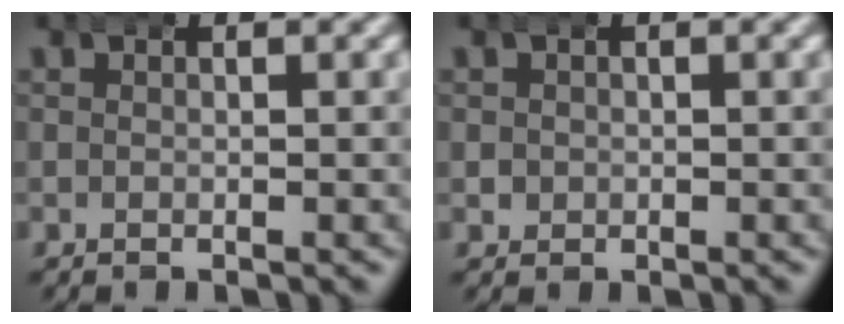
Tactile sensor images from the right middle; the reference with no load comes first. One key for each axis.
{"total": 0.8, "fx": 0.1, "fy": 0.8, "fz": 0.0, "tx": -0.005, "ty": -0.003, "tz": 0.007}